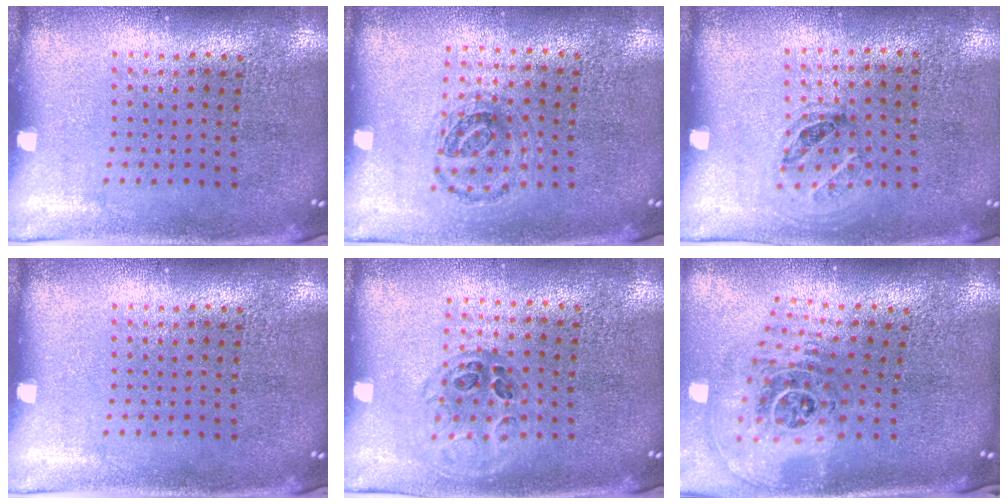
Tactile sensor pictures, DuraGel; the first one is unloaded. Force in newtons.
{"total": 0.9, "press": 0.9, "slide": 0.2}
{"total": 1.0, "press": 0.7, "slide": 0.7}
{"total": 0.0}
{"total": 0.9, "press": 0.9, "slide": 0.3}
{"total": 2.5, "press": 1.7, "slide": 1.8}